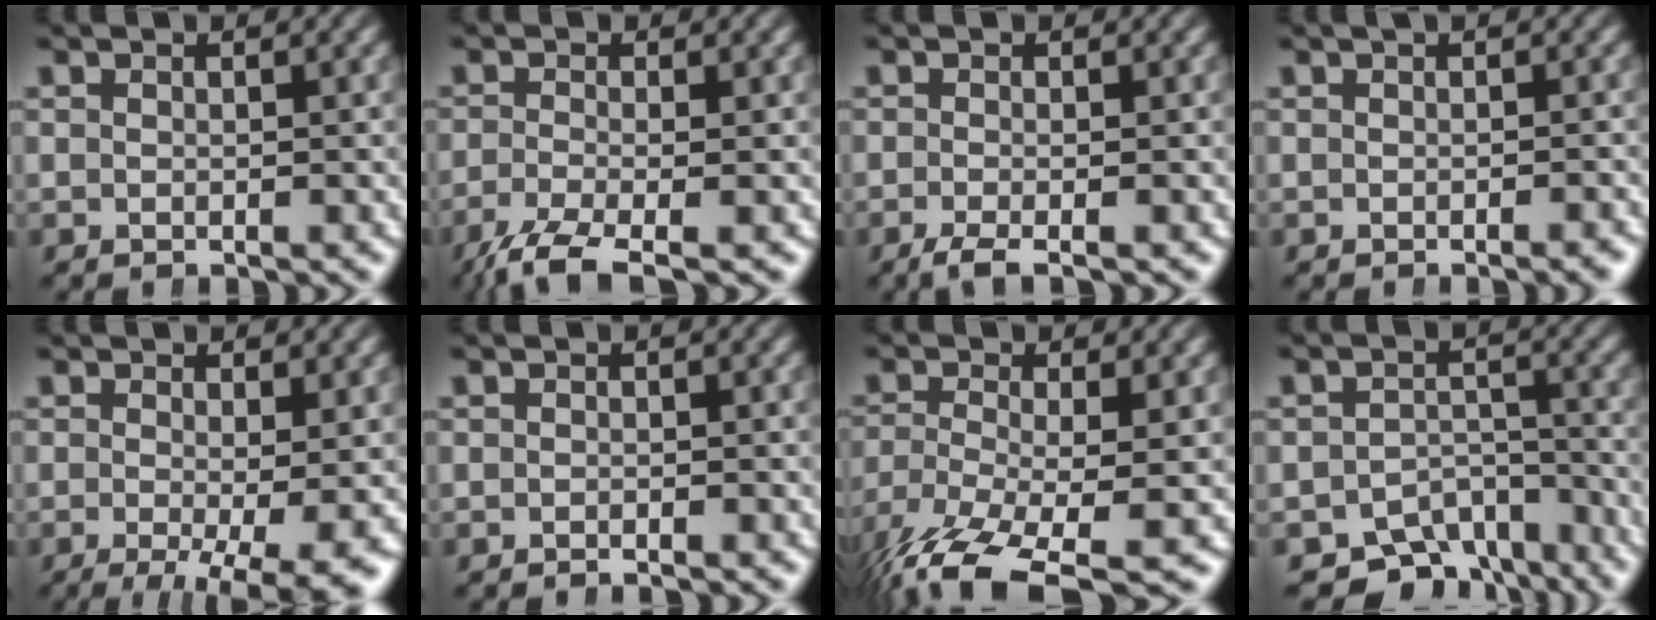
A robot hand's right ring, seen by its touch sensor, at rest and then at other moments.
{"total": 5.5, "force": [-4.1, 2.1, 3.0], "torque": [-0.072, -0.032, -0.050]}
{"total": 2.7, "force": [-2.1, 1.1, 1.3], "torque": [-0.039, -0.016, -0.029]}
{"total": 0.9, "force": [-0.5, -0.2, 0.7], "torque": [-0.008, 0.010, -0.013]}
{"total": 7.4, "force": [-4.2, 2.4, 5.6], "torque": [-0.088, -0.040, -0.044]}
{"total": 0.6, "force": [-0.6, 0.2, 0.0], "torque": [-0.005, 0.002, -0.012]}
{"total": 8.5, "force": [-5.4, 4.3, 4.9], "torque": [-0.125, -0.058, -0.059]}
{"total": 8.5, "force": [-6.8, 4.6, 2.4], "torque": [-0.024, -0.020, -0.108]}